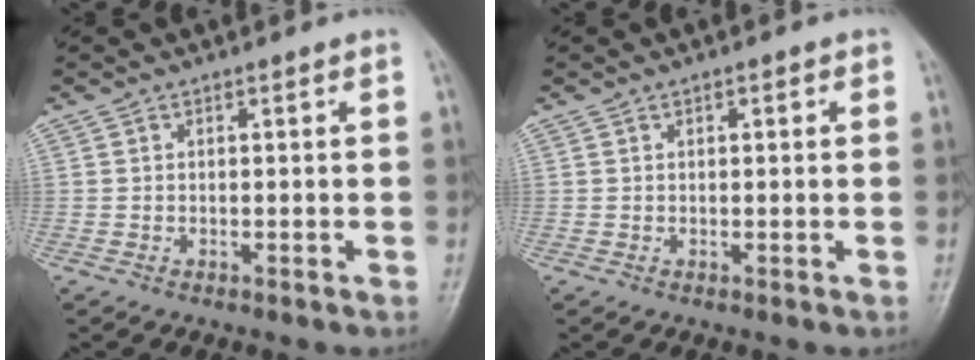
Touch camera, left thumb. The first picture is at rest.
{"total": 1.2, "force": [0.5, 0.6, 0.9], "torque": [-0.009, 0.001, 0.004]}